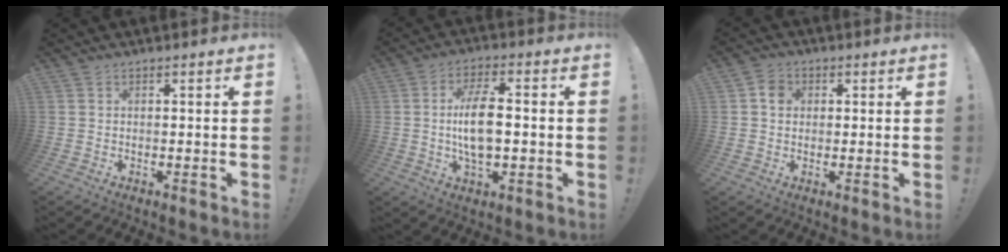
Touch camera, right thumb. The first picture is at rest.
{"total": 11.1, "force": [-0.4, 4.9, 10.0], "torque": [-0.190, -0.002, -0.013]}
{"total": 4.4, "force": [0.5, 3.8, 2.3], "torque": [-0.031, 0.009, 0.009]}